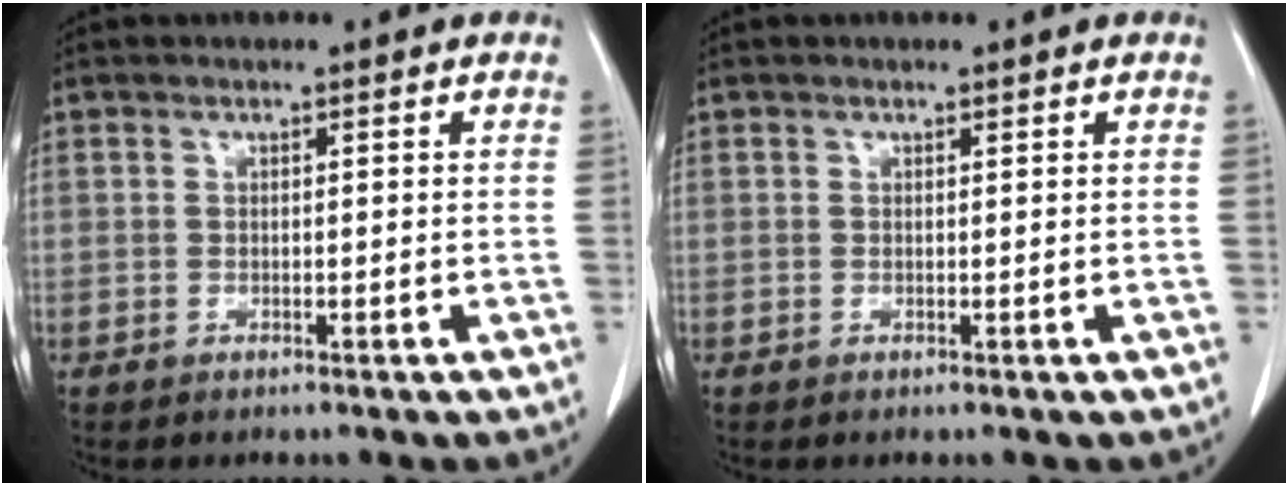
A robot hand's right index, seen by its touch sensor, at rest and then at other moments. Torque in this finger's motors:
{"motor_torque": [-0.12, 0.07, -0.01, -0.01]}